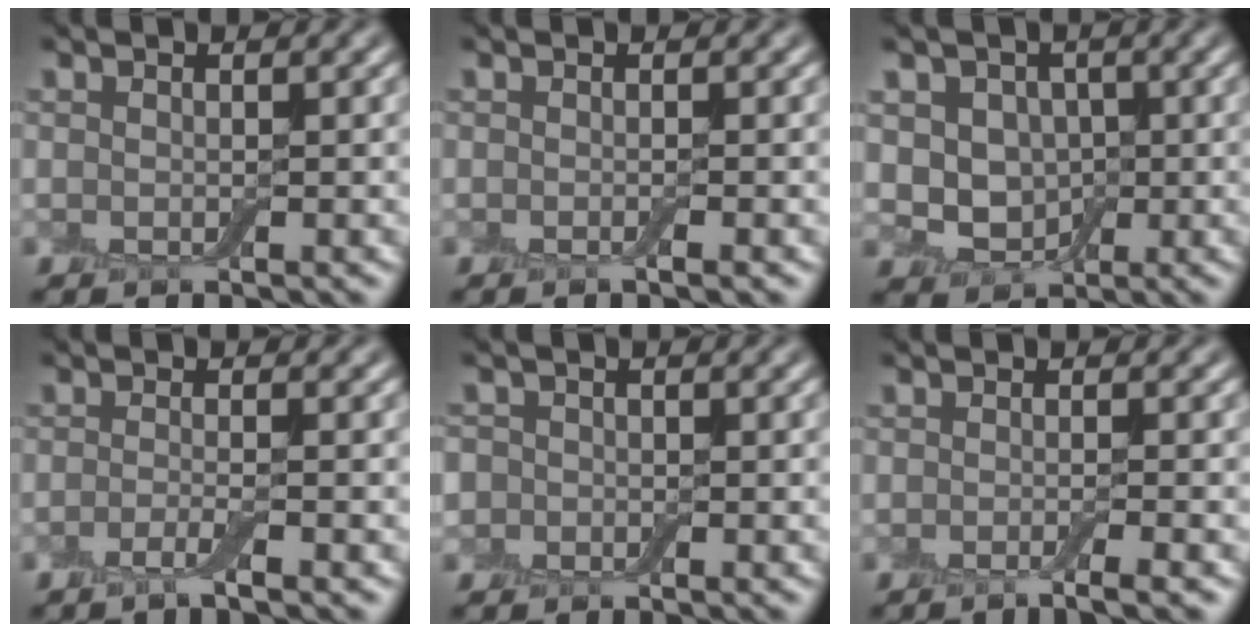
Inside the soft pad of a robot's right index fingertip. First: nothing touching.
{"total": 0.8, "force": [-0.4, 0.1, 0.7], "torque": [-0.009, -0.002, -0.008]}
{"total": 4.1, "force": [0.5, 3.5, 2.2], "torque": [-0.030, -0.005, -0.001]}
{"total": 1.7, "force": [-0.9, 0.3, 1.4], "torque": [-0.025, -0.003, -0.025]}
{"total": 1.9, "force": [-0.1, 1.9, 0.5], "torque": [0.008, 0.006, -0.021]}
{"total": 2.3, "force": [-1.3, 0.4, 1.8], "torque": [-0.016, 0.000, -0.027]}